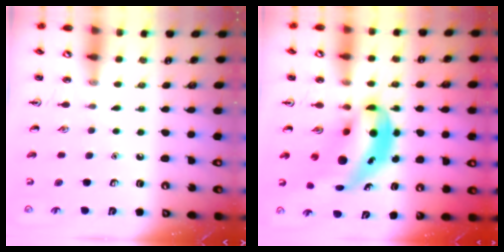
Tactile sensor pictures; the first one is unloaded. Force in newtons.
{"total": 8.1, "press": 7.8, "slide": 2.0}